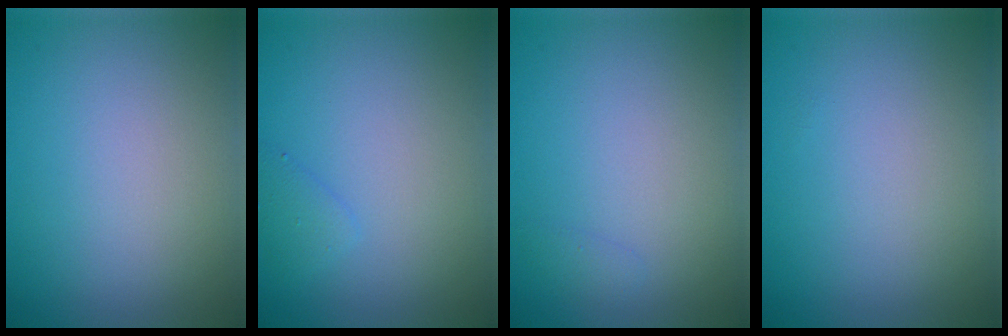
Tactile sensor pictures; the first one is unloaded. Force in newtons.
{"total": 1.1, "press": 1.1, "slide": 0.0}
{"total": 0.6, "press": 0.6, "slide": 0.0}
{"total": 0.0}